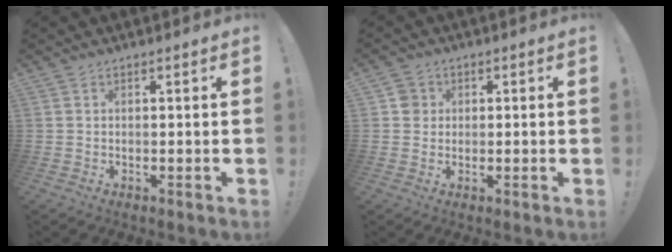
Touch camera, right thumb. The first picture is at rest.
{"total": 3.5, "force": [0.4, 3.4, 1.0], "torque": [-0.013, 0.008, 0.008]}